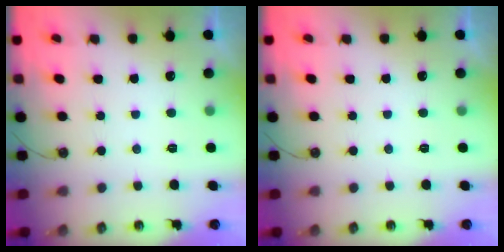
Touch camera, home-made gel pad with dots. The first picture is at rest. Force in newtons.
{"total": 0.0}